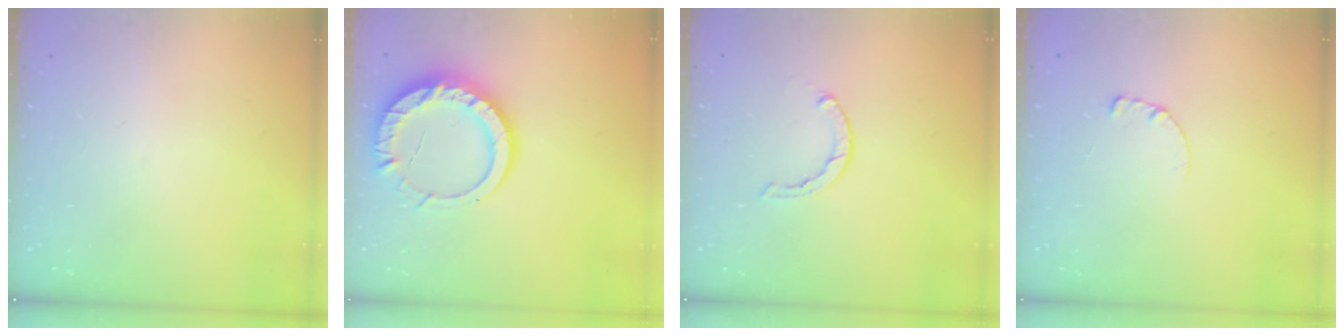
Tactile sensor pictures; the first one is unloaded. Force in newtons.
{"total": 14.0, "press": 13.9, "slide": 1.4}
{"total": 1.6, "press": 1.5, "slide": 0.4}
{"total": 0.7, "press": 0.7, "slide": 0.2}